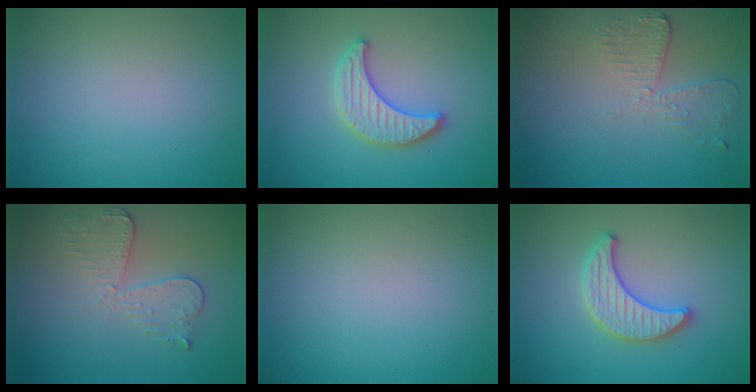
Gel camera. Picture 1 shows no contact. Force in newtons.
{"total": 3.2, "press": 3.2, "slide": 0.3}
{"total": 2.7, "press": 2.4, "slide": 1.2}
{"total": 3.0, "press": 2.7, "slide": 1.2}
{"total": 0.0}
{"total": 3.3, "press": 3.3, "slide": 0.4}